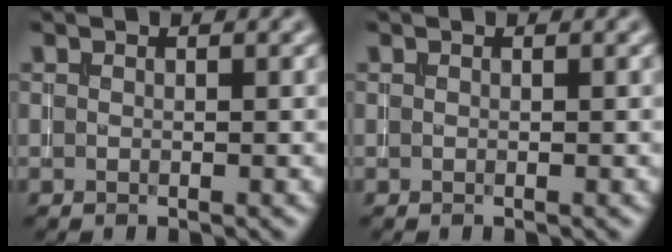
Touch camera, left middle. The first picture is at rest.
{"total": 0.0}